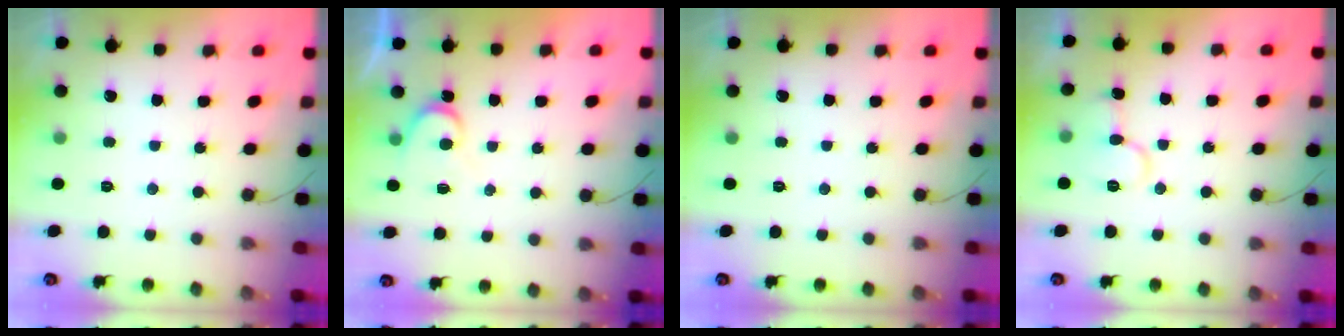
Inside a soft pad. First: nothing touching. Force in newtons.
{"total": 5.8, "press": 5.8, "slide": 0.4}
{"total": 0.0}
{"total": 9.5, "press": 9.5, "slide": 1.1}